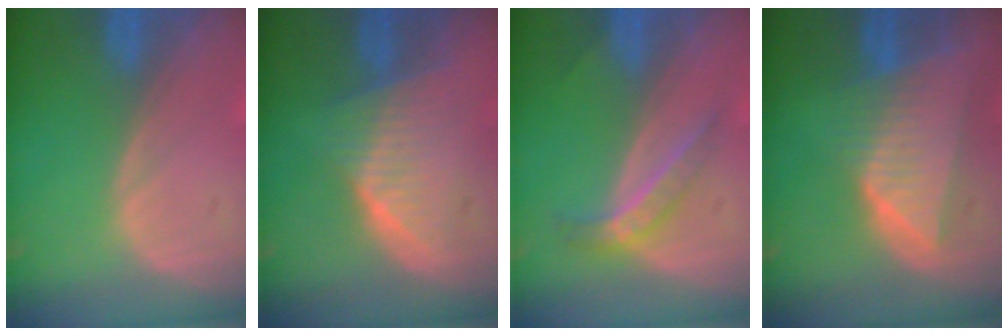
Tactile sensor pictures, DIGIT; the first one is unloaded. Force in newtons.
{"total": 6.3, "press": 6.1, "slide": 1.6}
{"total": 4.4, "press": 3.9, "slide": 2.1}
{"total": 8.4, "press": 7.6, "slide": 3.7}